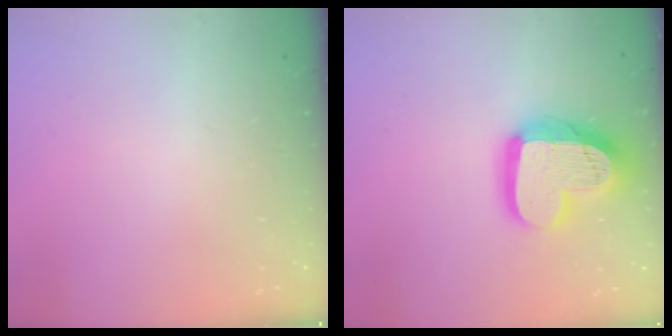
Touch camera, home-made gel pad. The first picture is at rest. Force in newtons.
{"total": 18.7, "press": 18.6, "slide": 1.5}